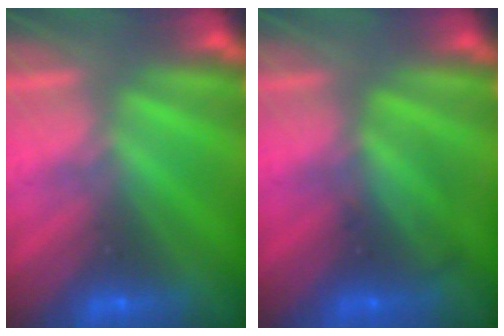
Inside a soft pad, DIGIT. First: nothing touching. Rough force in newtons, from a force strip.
{"total": 2.4}